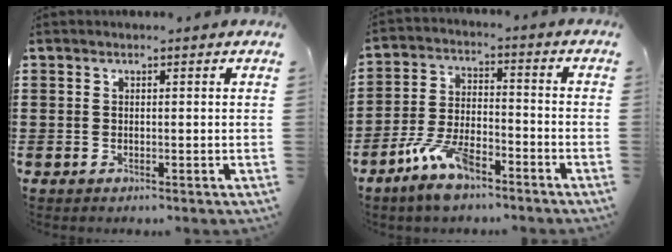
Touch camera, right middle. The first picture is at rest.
{"total": 7.8, "force": [-5.9, 2.7, 4.4], "torque": [-0.095, 0.004, -0.113]}